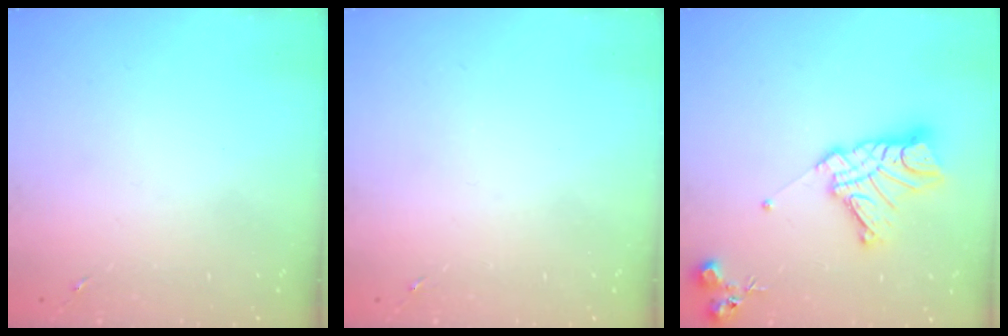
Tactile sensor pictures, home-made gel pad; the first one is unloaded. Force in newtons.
{"total": 0.0}
{"total": 16.1, "press": 16.0, "slide": 1.6}